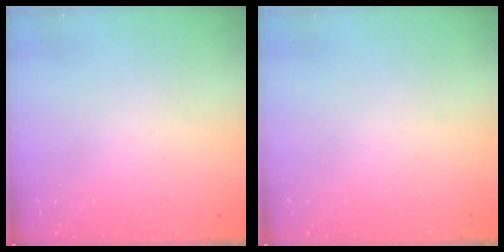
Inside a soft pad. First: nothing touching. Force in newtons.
{"total": 0.0}